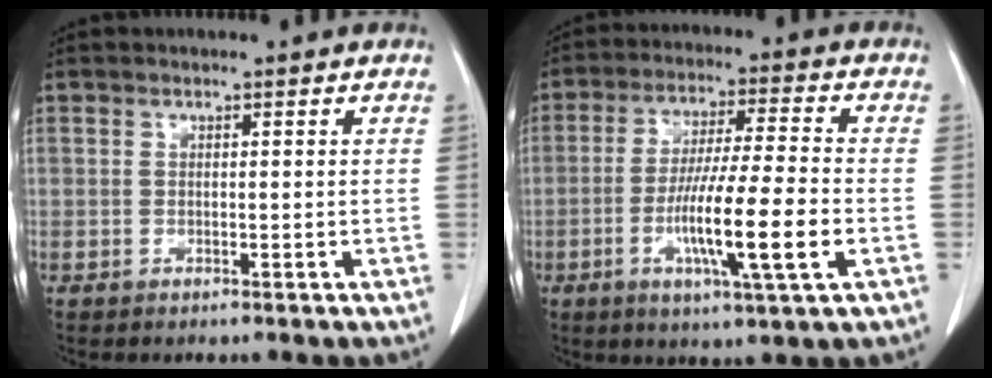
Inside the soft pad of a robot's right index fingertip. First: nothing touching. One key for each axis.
{"total": 13.0, "fx": -3.6, "fy": 0.1, "fz": 12.5, "tx": -0.229, "ty": -0.014, "tz": -0.068}